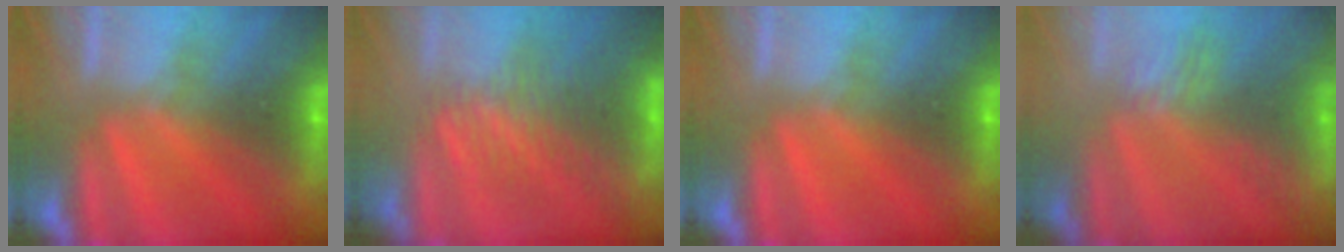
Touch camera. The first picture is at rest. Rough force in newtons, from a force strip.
{"total": 3.1}
{"total": 0.0}
{"total": 3.4}